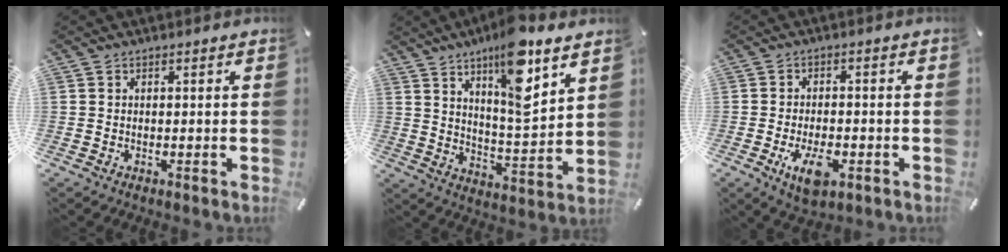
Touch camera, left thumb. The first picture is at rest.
{"total": 14.8, "force": [9.6, 3.9, 10.6], "torque": [-0.172, -0.055, 0.156]}
{"total": 7.6, "force": [-3.1, 3.9, 5.8], "torque": [-0.114, 0.001, -0.055]}